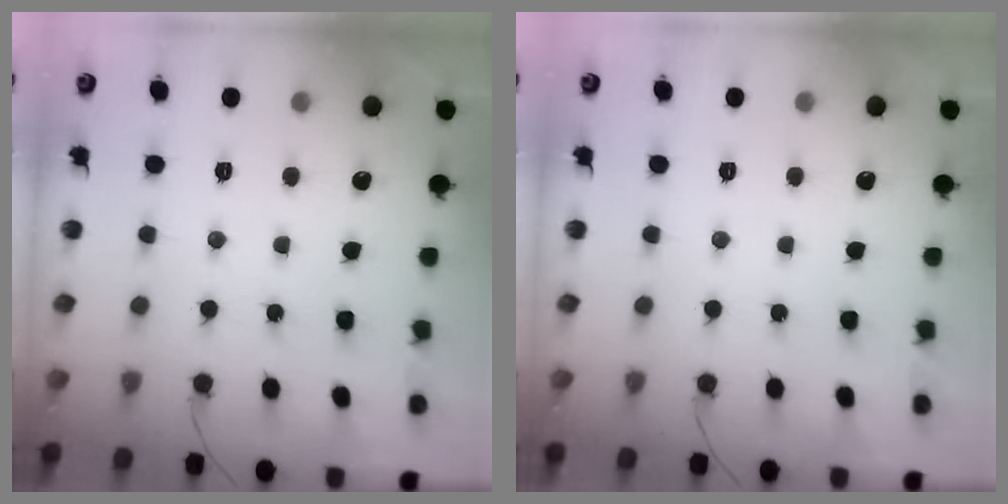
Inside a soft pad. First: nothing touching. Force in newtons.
{"total": 0.0}